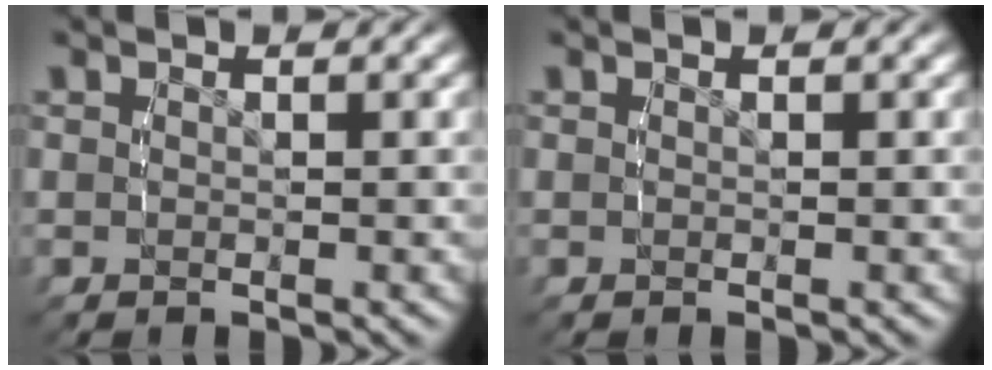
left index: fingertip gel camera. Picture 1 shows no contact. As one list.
[{"total": 0.0}]